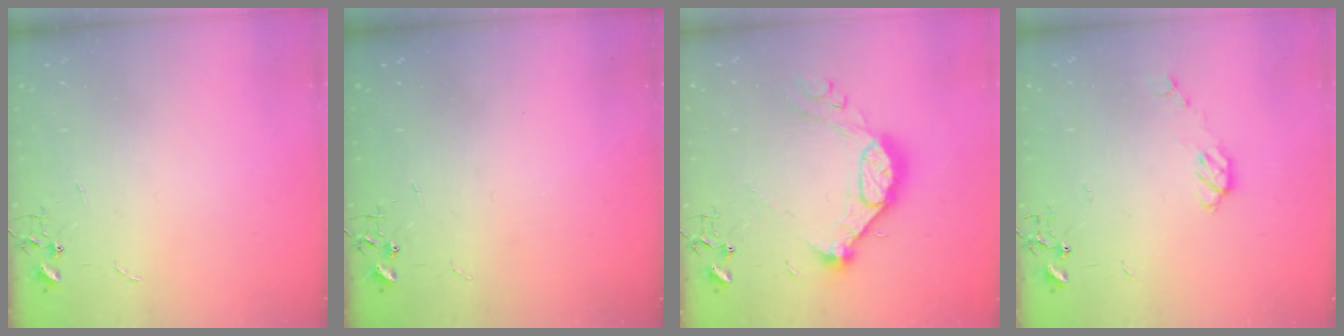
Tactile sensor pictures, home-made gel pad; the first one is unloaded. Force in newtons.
{"total": 0.0}
{"total": 14.3, "press": 14.3, "slide": 1.0}
{"total": 5.5, "press": 5.4, "slide": 0.4}